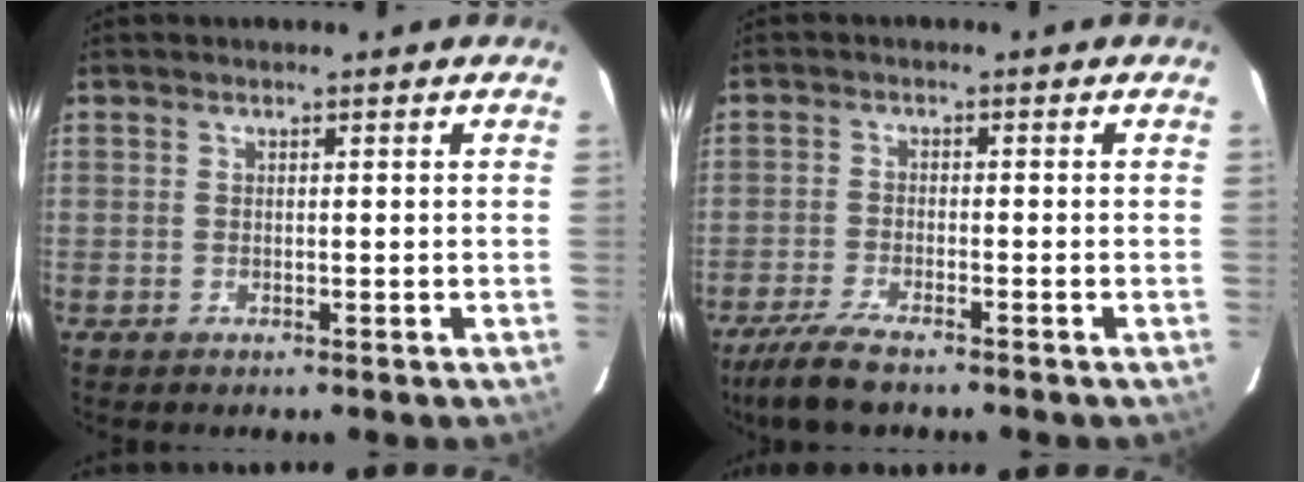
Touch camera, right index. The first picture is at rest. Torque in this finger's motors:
{"motor_torque": [0.17, -0.26, 0.28, 0.06]}